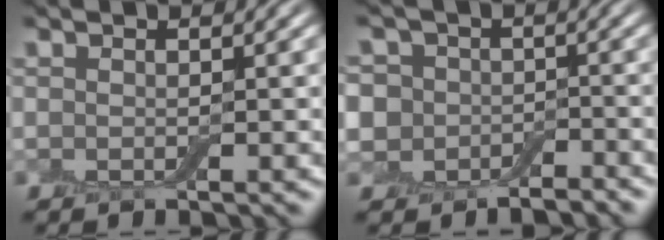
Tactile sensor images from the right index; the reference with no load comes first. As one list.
[{"total": 5.4, "force": [-1.6, 4.8, 2.0], "torque": [-0.033, 0.004, -0.062]}]